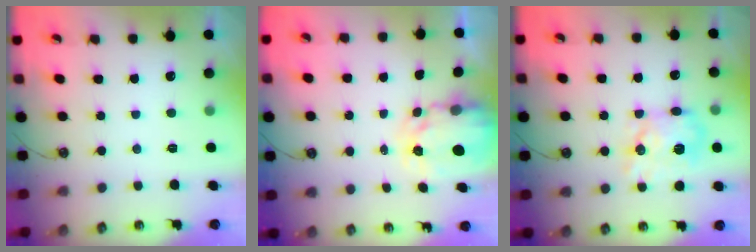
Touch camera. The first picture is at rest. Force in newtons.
{"total": 4.6, "press": 4.5, "slide": 0.4}
{"total": 12.8, "press": 12.8, "slide": 0.2}